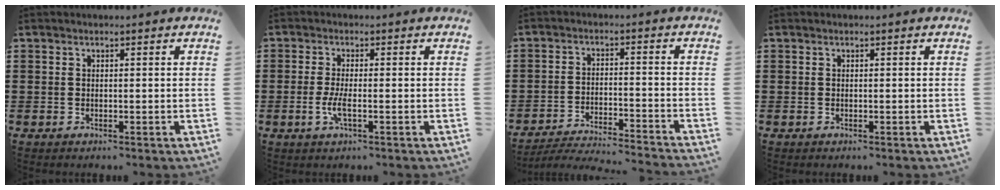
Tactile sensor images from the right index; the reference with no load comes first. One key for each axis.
{"total": 3.2, "fx": -0.9, "fy": 0.6, "fz": 3.0, "tx": -0.066, "ty": -0.010, "tz": -0.017}
{"total": 4.6, "fx": -4.4, "fy": -0.4, "fz": 1.1, "tx": -0.028, "ty": -0.012, "tz": -0.093}
{"total": 0.0}